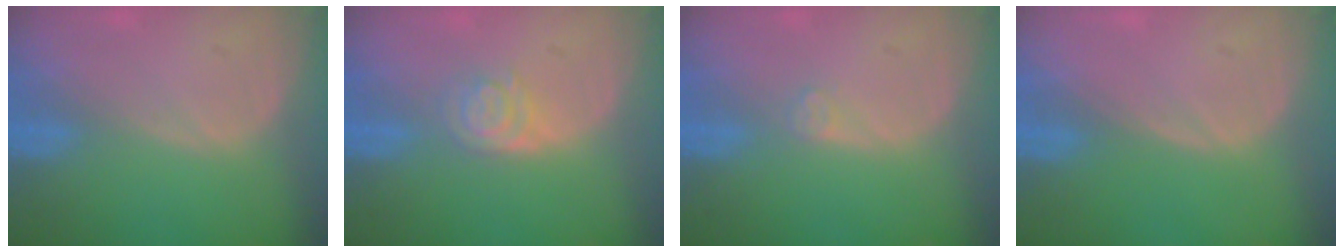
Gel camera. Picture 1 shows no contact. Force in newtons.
{"total": 4.1, "press": 3.6, "slide": 1.9}
{"total": 1.2, "press": 1.2, "slide": 0.3}
{"total": 0.0}